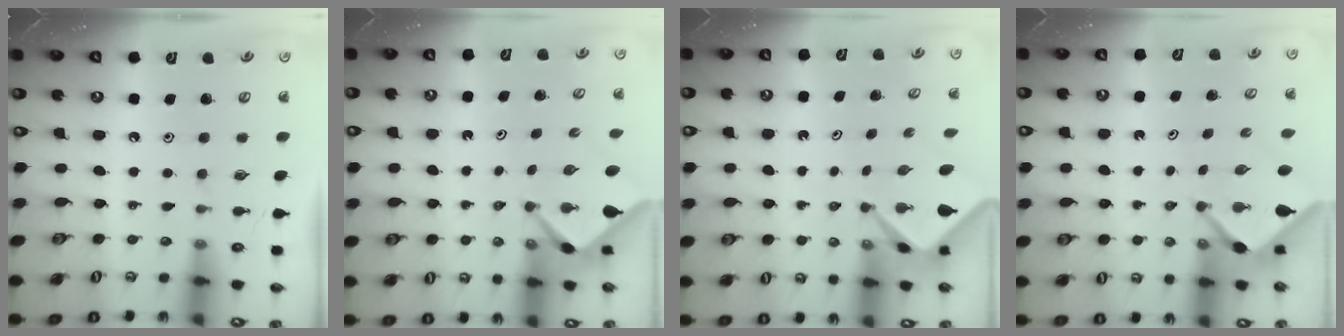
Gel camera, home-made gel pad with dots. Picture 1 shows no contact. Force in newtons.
{"total": 2.6, "press": 2.6, "slide": 0.3}
{"total": 2.3, "press": 2.2, "slide": 0.3}
{"total": 2.8, "press": 2.8, "slide": 0.3}